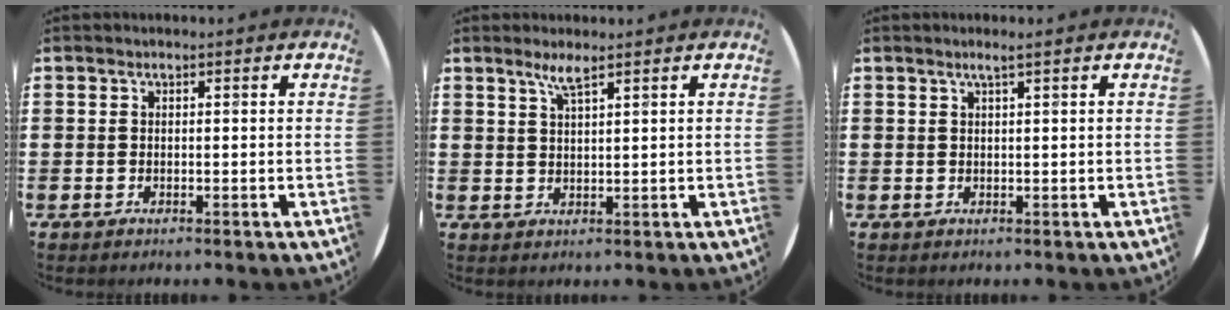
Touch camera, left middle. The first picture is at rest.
{"total": 2.7, "force": [2.1, 0.1, 1.8], "torque": [-0.038, 0.002, 0.036]}
{"total": 1.3, "force": [0.8, -0.2, 1.0], "torque": [-0.017, 0.002, 0.012]}